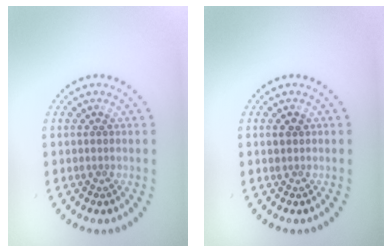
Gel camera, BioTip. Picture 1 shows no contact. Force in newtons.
{"total": 1.0, "press": 1.0, "slide": 0.3}